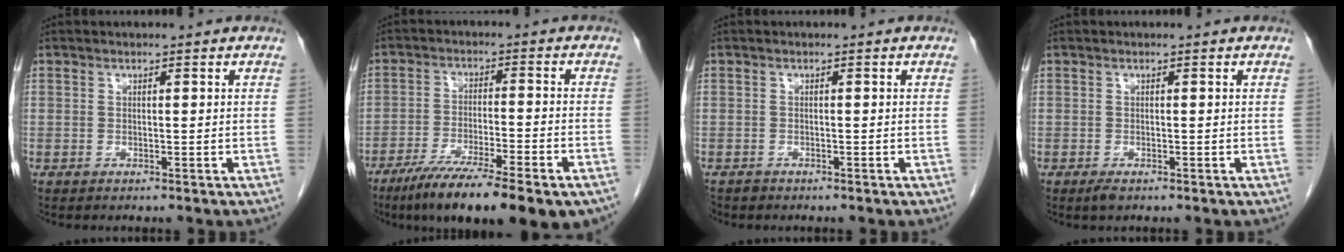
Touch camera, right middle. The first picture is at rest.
{"total": 17.4, "force": [-12.5, 2.3, 11.9], "torque": [-0.145, -0.030, -0.195]}
{"total": 0.7, "force": [-0.6, 0.4, 0.0], "torque": [-0.008, 0.001, -0.011]}
{"total": 1.2, "force": [-0.8, 0.4, 0.8], "torque": [-0.018, -0.003, -0.010]}